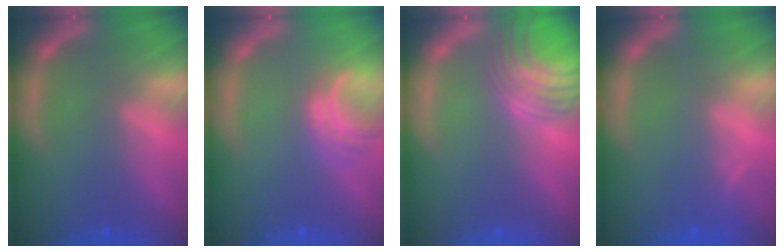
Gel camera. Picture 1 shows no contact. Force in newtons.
{"total": 3.0}
{"total": 8.1}
{"total": 0.9}